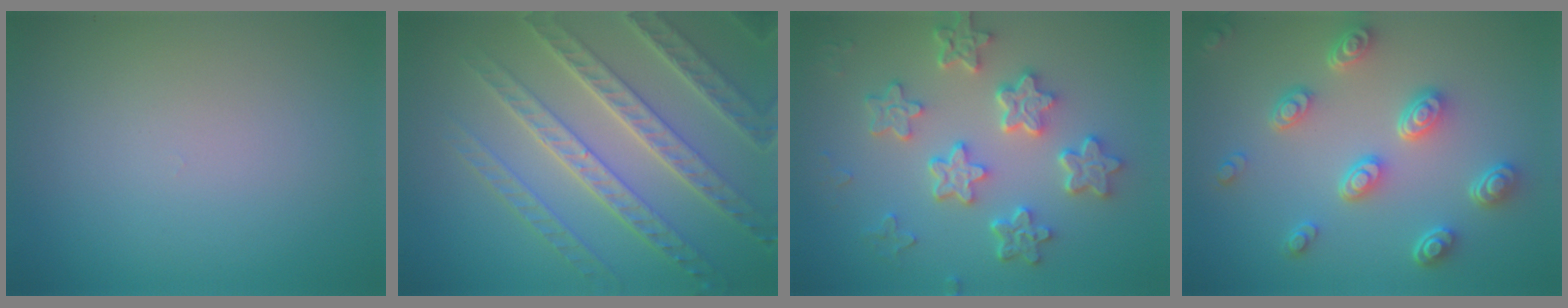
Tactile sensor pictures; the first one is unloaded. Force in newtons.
{"total": 7.5, "press": 5.6, "slide": 5.0}
{"total": 5.8, "press": 4.6, "slide": 3.6}
{"total": 5.0, "press": 3.9, "slide": 3.1}